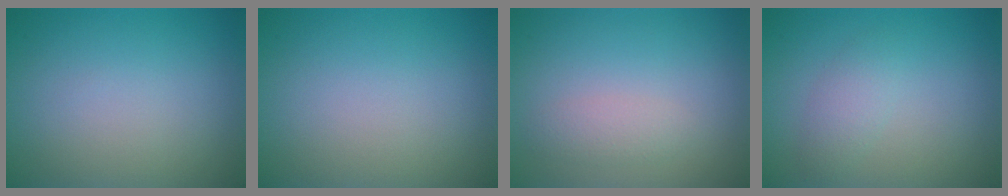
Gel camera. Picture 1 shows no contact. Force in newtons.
{"total": 0.0}
{"total": 1.4, "press": 1.4, "slide": 0.1}
{"total": 1.7, "press": 1.7, "slide": 0.0}